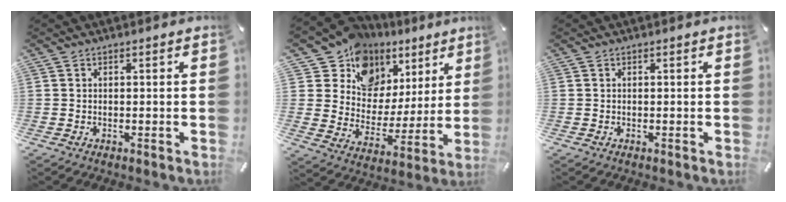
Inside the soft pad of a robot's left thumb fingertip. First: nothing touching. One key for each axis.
{"total": 12.7, "fx": 8.4, "fy": 9.4, "fz": 1.8, "tx": -0.046, "ty": -0.077, "tz": 0.154}
{"total": 0.0}